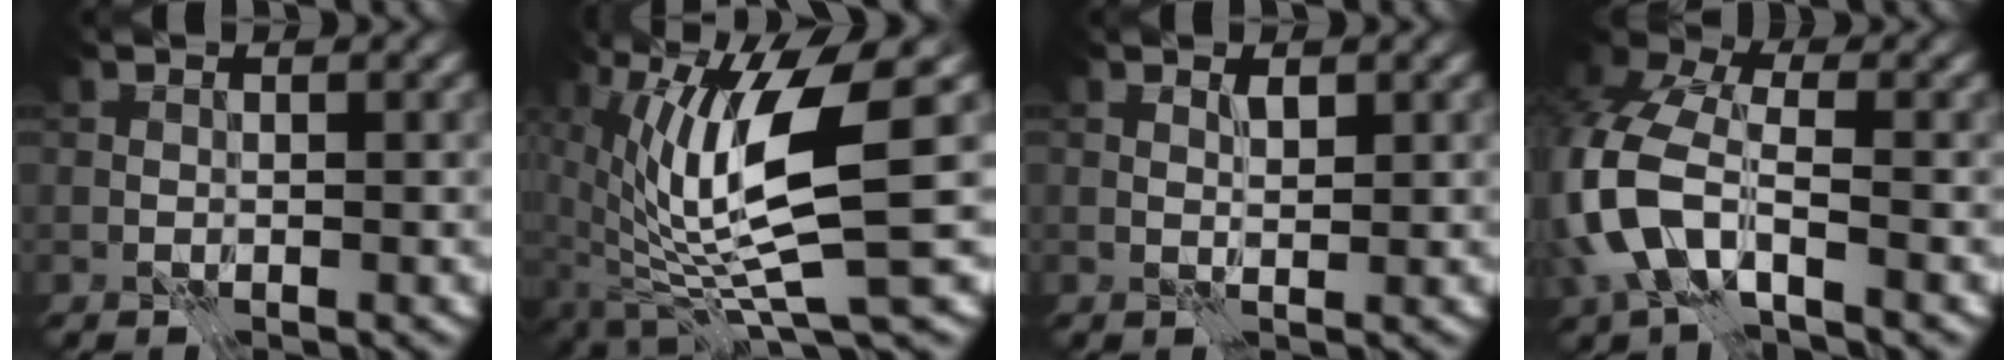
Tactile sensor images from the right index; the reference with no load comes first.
{"total": 10.2, "force": [1.3, 1.7, 10.0], "torque": [-0.186, -0.015, 0.028]}
{"total": 0.9, "force": [0.8, -0.2, 0.3], "torque": [-0.005, 0.001, 0.013]}
{"total": 7.9, "force": [-3.1, 4.4, 5.8], "torque": [-0.139, 0.003, -0.075]}